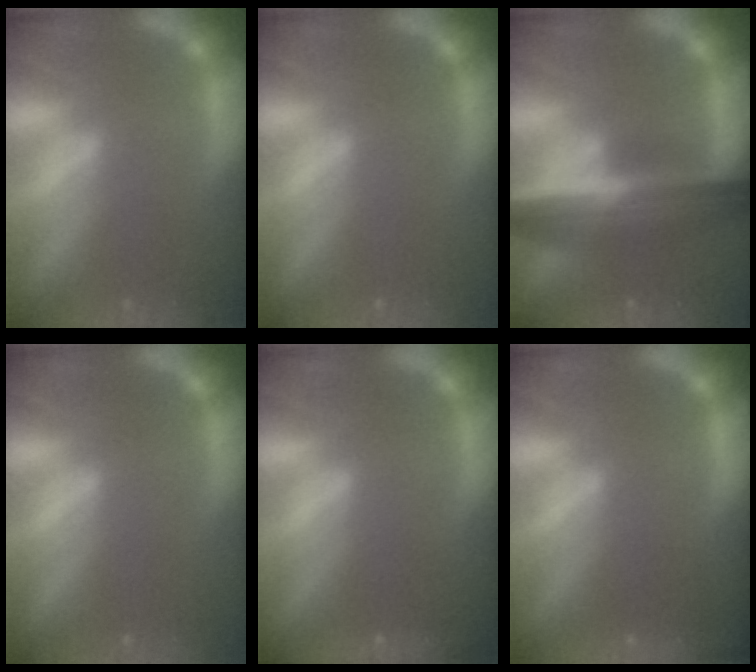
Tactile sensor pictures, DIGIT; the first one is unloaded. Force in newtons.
{"total": 0.0}
{"total": 10.1}
{"total": 0.0}
{"total": 2.9}
{"total": 6.0}